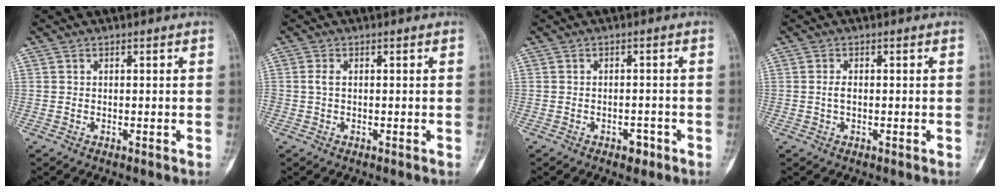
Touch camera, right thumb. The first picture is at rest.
{"total": 1.2, "force": [0.1, 0.7, 1.0], "torque": [-0.021, 0.001, 0.001]}
{"total": 2.3, "force": [-1.4, 1.3, 1.2], "torque": [-0.010, 0.009, -0.016]}
{"total": 1.4, "force": [-0.1, 0.7, 1.2], "torque": [-0.024, 0.001, -0.003]}